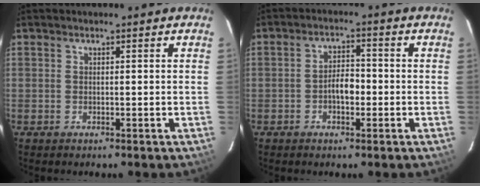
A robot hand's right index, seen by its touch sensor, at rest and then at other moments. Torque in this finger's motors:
{"motor_torque": [0.28, 0.06, 0.28, 0.07]}